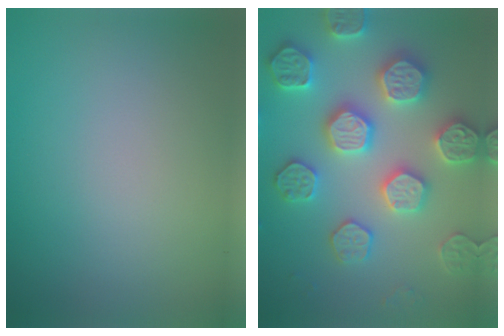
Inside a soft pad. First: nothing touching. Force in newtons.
{"total": 7.6, "press": 7.4, "slide": 1.5}